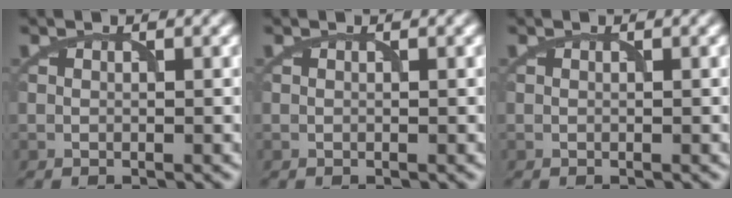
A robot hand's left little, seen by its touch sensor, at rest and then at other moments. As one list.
[{"total": 0.0}, {"total": 0.0}]